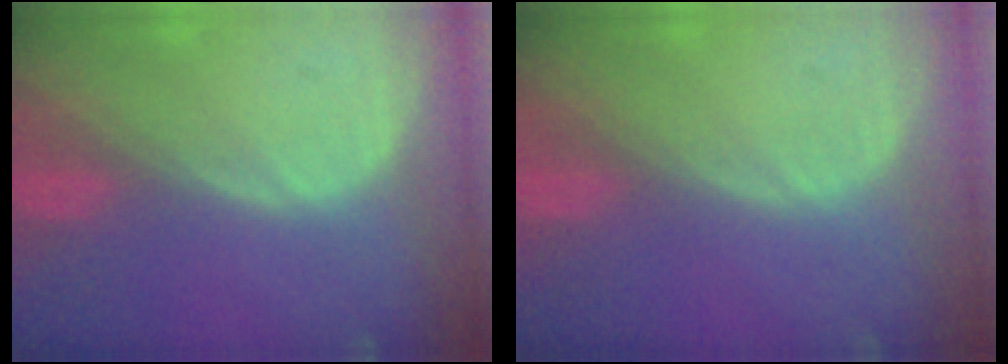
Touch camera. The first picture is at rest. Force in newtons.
{"total": 0.0}